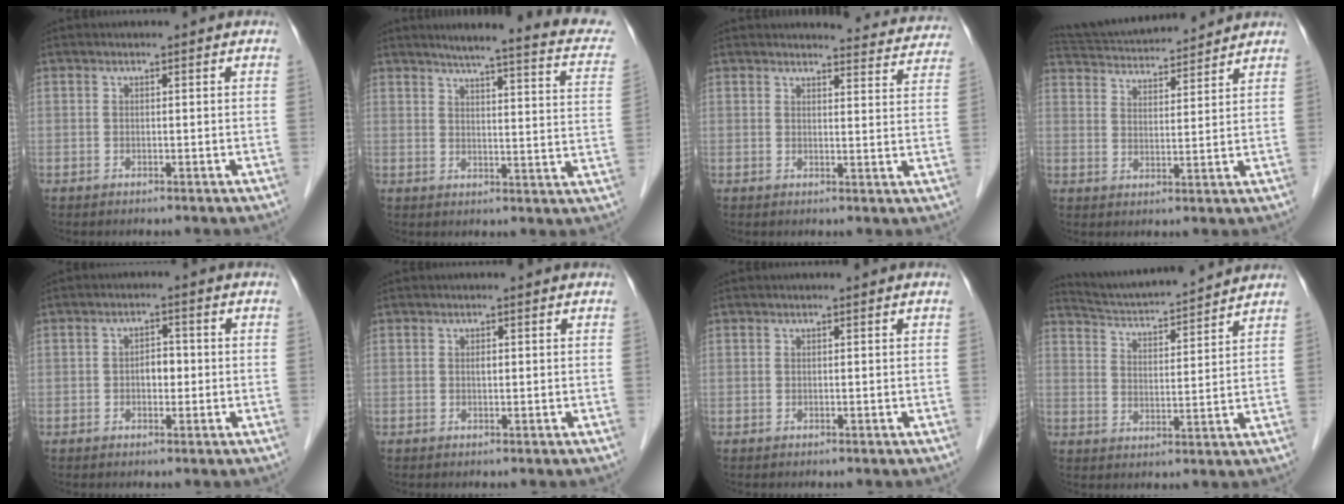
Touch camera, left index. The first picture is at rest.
{"total": 18.3, "force": [15.5, 1.7, 9.6], "torque": [-0.115, -0.020, 0.171]}
{"total": 9.5, "force": [9.4, 1.5, 0.7], "torque": [0.016, -0.027, 0.082]}
{"total": 14.4, "force": [13.6, 2.0, 4.5], "torque": [-0.084, 0.034, 0.218]}
{"total": 2.7, "force": [-0.4, 1.6, 2.1], "torque": [-0.030, 0.009, -0.007]}
{"total": 0.5, "force": [0.0, 0.3, 0.5], "torque": [-0.010, 0.001, 0.001]}
{"total": 0.0}
{"total": 12.1, "force": [11.6, 0.1, 3.3], "torque": [-0.065, 0.014, 0.182]}